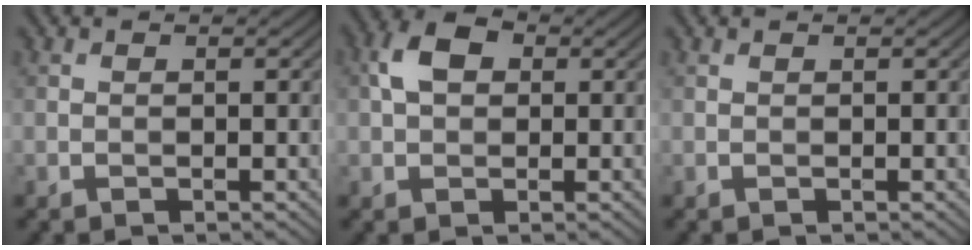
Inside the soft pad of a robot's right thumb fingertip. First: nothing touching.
{"total": 4.5, "force": [0.9, 3.2, 3.1], "torque": [-0.069, 0.010, 0.009]}
{"total": 0.0}